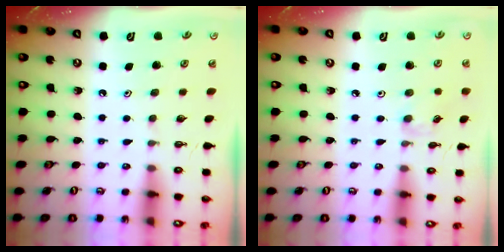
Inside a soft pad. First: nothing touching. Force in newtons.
{"total": 4.0, "press": 3.9, "slide": 0.6}